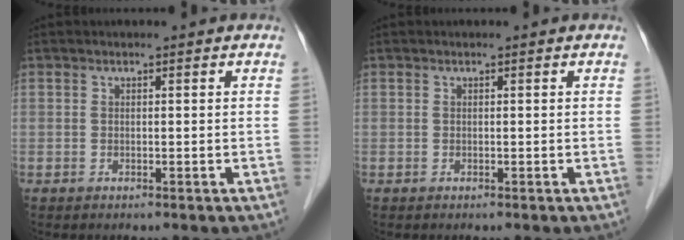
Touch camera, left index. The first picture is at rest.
{"total": 0.0}